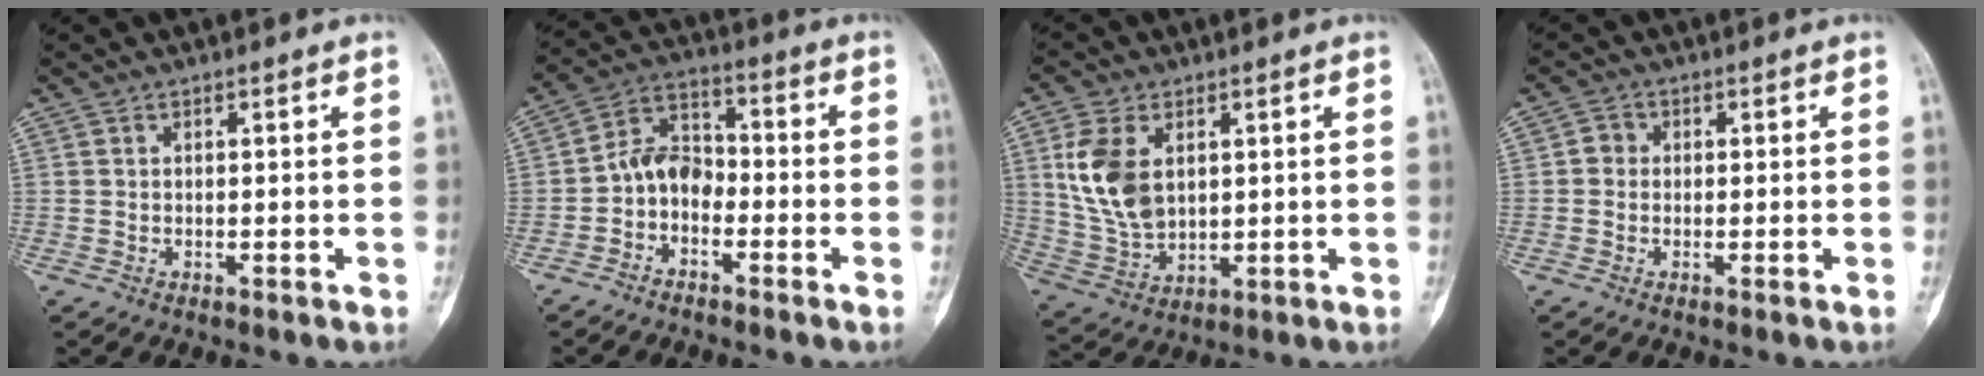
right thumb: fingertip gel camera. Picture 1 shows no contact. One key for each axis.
{"total": 7.2, "fx": -2.5, "fy": 5.2, "fz": 4.3, "tx": -0.063, "ty": 0.040, "tz": -0.062}
{"total": 11.6, "fx": 3.0, "fy": 7.4, "fz": 8.4, "tx": -0.162, "ty": -0.010, "tz": 0.071}
{"total": 1.9, "fx": 0.0, "fy": 1.8, "fz": 0.6, "tx": 0.003, "ty": 0.007, "tz": -0.007}